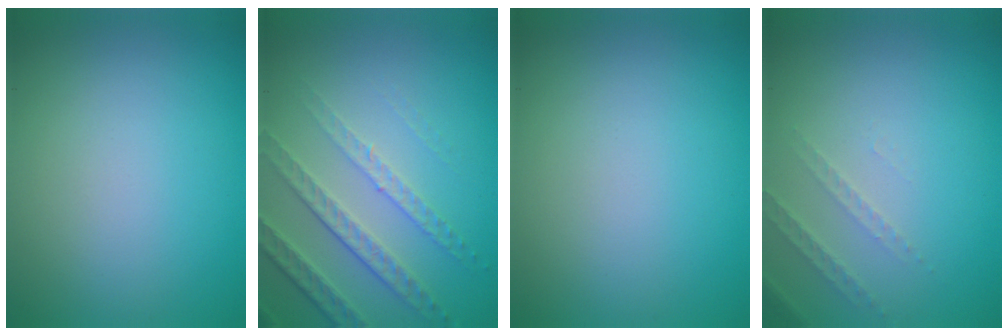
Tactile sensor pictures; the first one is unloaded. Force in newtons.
{"total": 4.6, "press": 3.2, "slide": 3.3}
{"total": 0.0}
{"total": 1.5, "press": 1.4, "slide": 0.4}